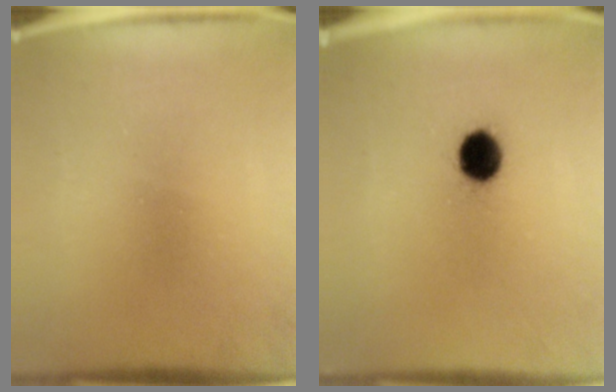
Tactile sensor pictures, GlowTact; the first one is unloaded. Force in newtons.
{"total": 7.0}